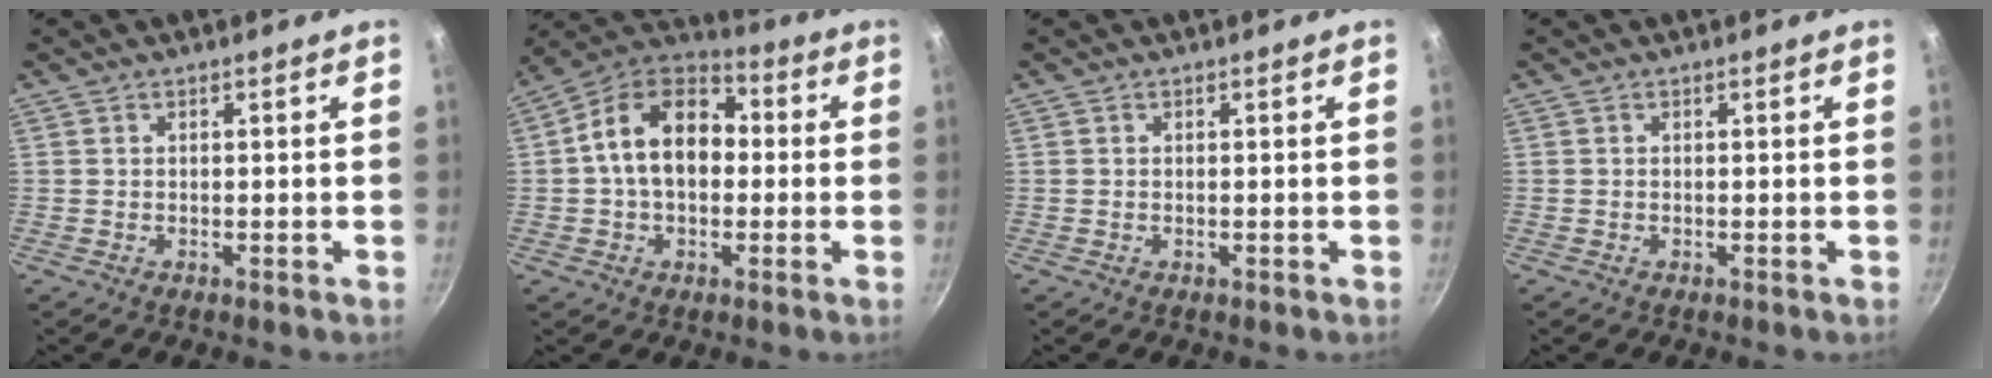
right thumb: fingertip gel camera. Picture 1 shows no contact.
{"total": 15.1, "force": [0.7, 10.4, 10.9], "torque": [-0.145, 0.036, -0.011]}
{"total": 0.0}
{"total": 0.0}